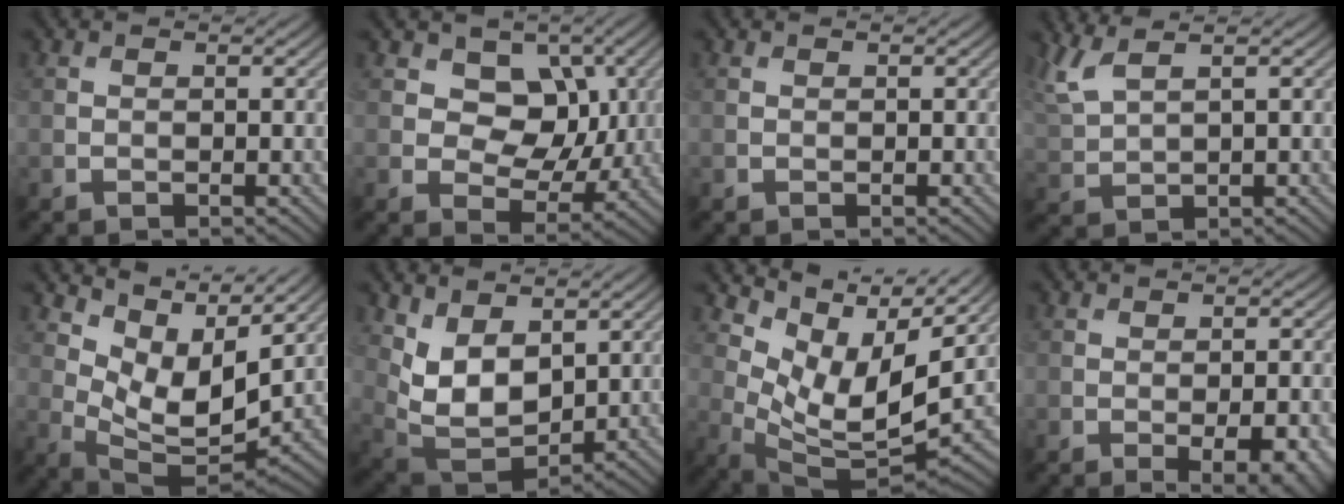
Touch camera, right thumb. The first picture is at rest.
{"total": 7.7, "force": [2.2, 6.0, 4.4], "torque": [-0.079, -0.008, 0.031]}
{"total": 0.0}
{"total": 5.3, "force": [3.4, 1.5, 3.8], "torque": [-0.102, 0.016, 0.077]}
{"total": 9.1, "force": [5.2, 4.2, 6.2], "torque": [-0.137, -0.005, 0.099]}
{"total": 8.0, "force": [3.0, 4.6, 5.8], "torque": [-0.134, -0.011, 0.060]}
{"total": 10.0, "force": [5.6, 4.2, 7.1], "torque": [-0.153, -0.008, 0.115]}
{"total": 6.2, "force": [-2.4, 2.5, 5.1], "torque": [-0.068, -0.009, -0.017]}